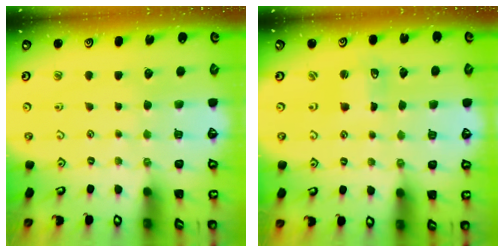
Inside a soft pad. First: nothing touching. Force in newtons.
{"total": 2.3, "press": 2.3, "slide": 0.3}